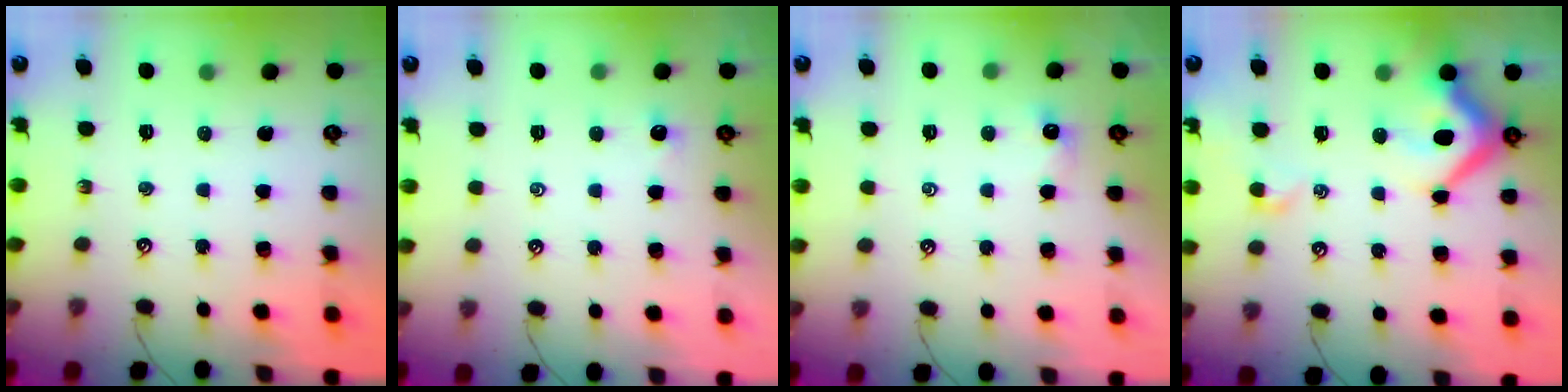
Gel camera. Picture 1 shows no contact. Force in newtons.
{"total": 1.4, "press": 1.3, "slide": 0.3}
{"total": 0.6, "press": 0.3, "slide": 0.5}
{"total": 10.2, "press": 10.1, "slide": 1.4}